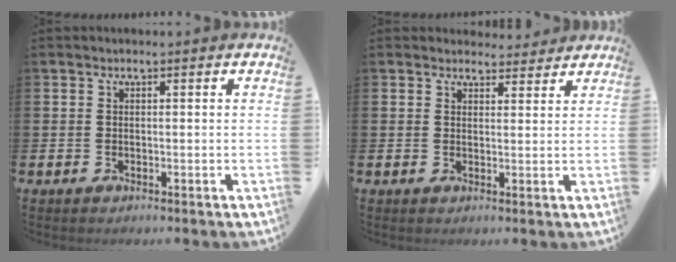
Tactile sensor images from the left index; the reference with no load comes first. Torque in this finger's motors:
{"motor_torque": [0.16, -0.16, 0.08, 0.00]}